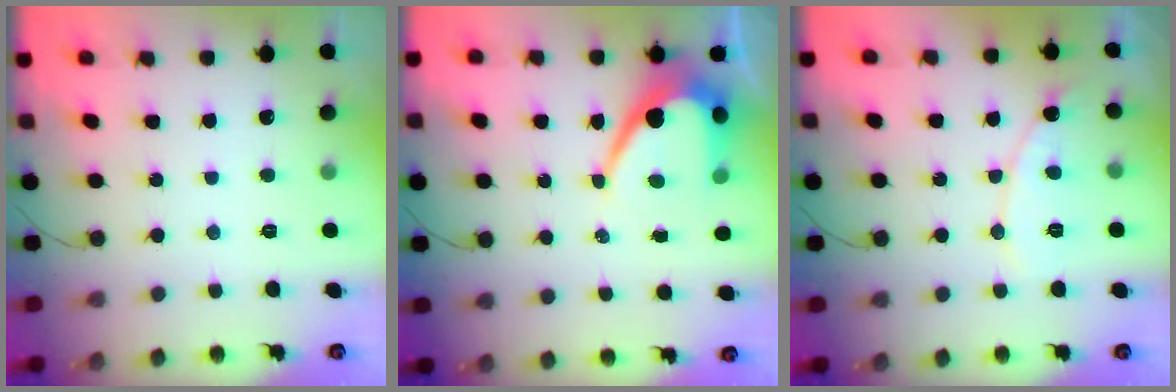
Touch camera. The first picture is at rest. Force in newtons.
{"total": 10.7, "press": 10.7, "slide": 0.9}
{"total": 8.6, "press": 8.6, "slide": 0.4}